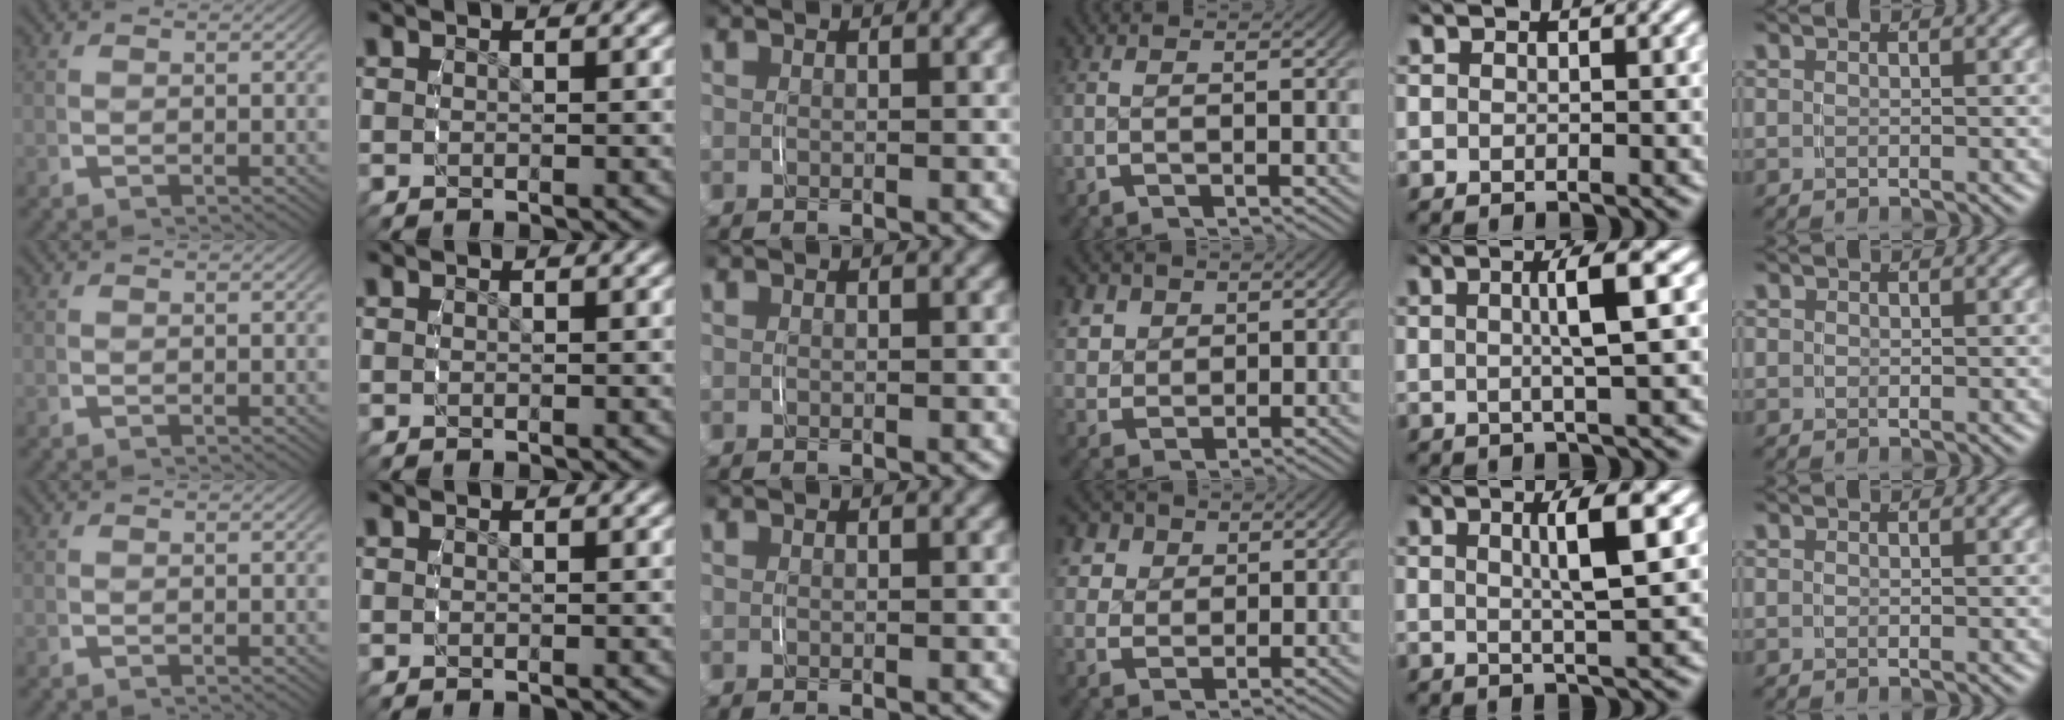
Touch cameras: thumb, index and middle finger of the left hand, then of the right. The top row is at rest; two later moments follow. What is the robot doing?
{"motion": "grasp_and_lifting", "object": "paper towel"}